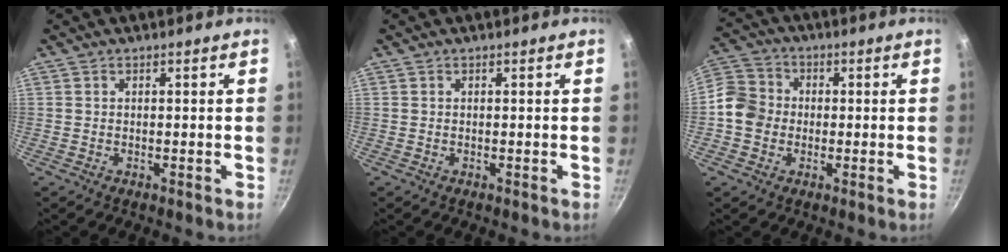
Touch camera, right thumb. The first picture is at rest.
{"total": 0.0}
{"total": 8.3, "force": [-0.9, 7.3, 3.8], "torque": [-0.044, 0.019, -0.039]}